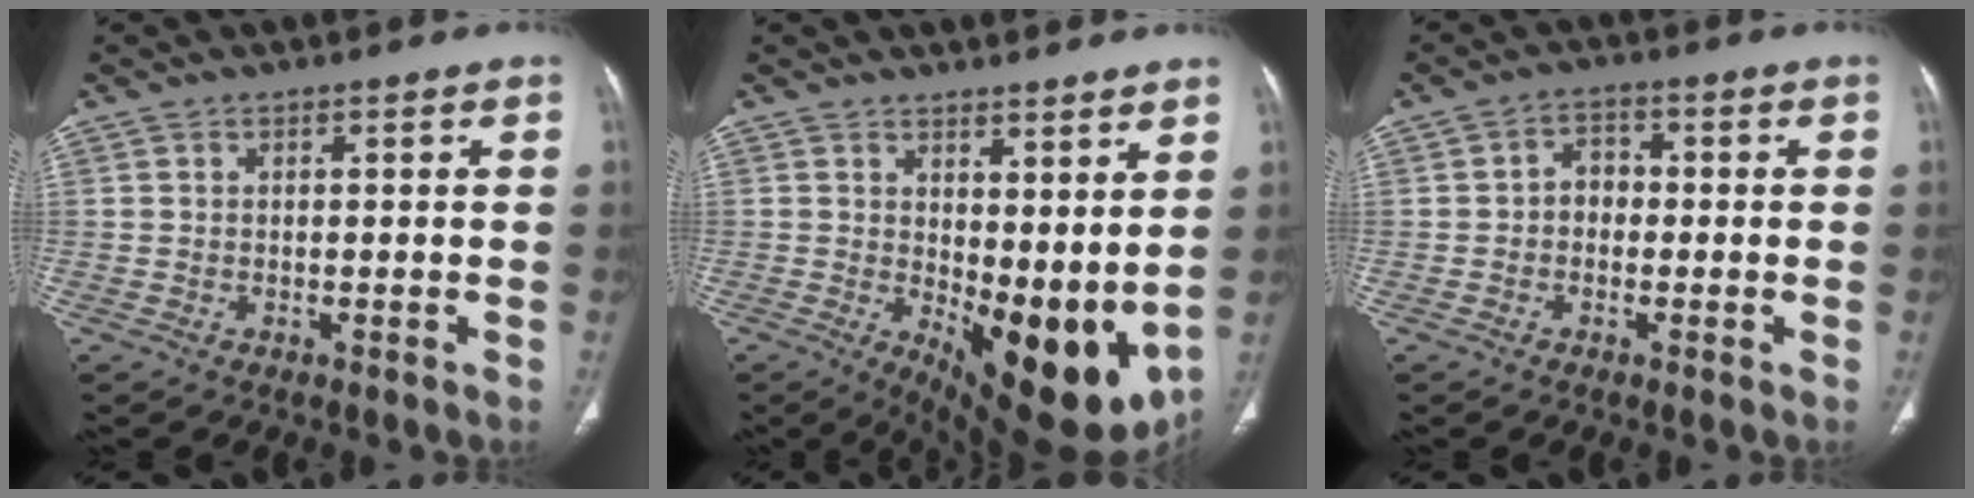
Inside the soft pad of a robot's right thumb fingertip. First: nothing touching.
{"total": 15.8, "force": [1.7, 7.1, 14.0], "torque": [-0.186, -0.045, 0.047]}
{"total": 3.6, "force": [-0.5, 3.0, 1.9], "torque": [-0.006, 0.017, -0.019]}